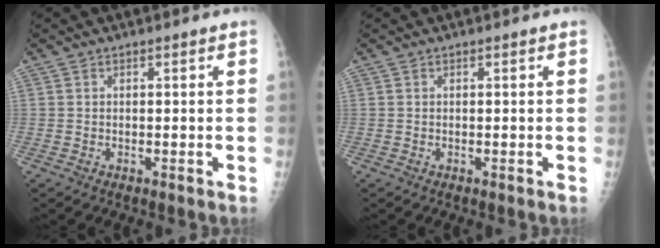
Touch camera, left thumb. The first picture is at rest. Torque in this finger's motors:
{"motor_torque": [0.00, 0.00, -0.04, -0.04, 0.00]}